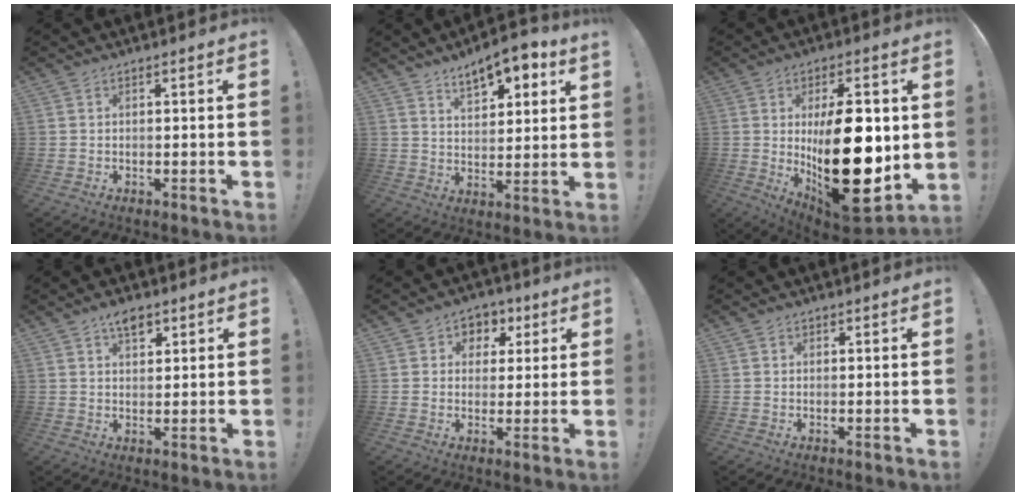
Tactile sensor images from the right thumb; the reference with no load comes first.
{"total": 9.5, "force": [6.9, 3.3, 5.5], "torque": [-0.084, -0.037, 0.122]}
{"total": 26.9, "force": [0.5, 12.5, 23.9], "torque": [-0.396, -0.029, 0.022]}
{"total": 5.7, "force": [3.4, 3.4, 3.1], "torque": [-0.036, -0.012, 0.058]}
{"total": 5.8, "force": [1.2, 5.5, 1.3], "torque": [-0.010, -0.003, 0.025]}
{"total": 0.8, "force": [0.5, 0.6, 0.0], "torque": [0.006, -0.002, 0.009]}